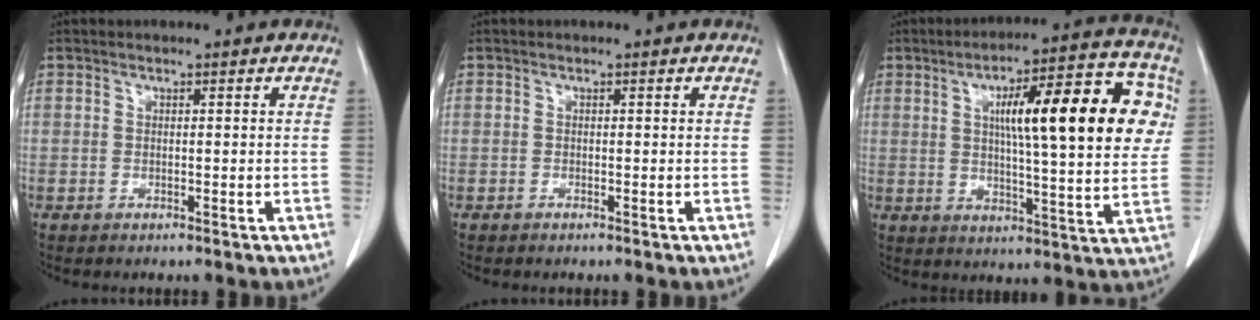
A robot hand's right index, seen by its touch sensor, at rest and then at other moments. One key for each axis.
{"total": 0.0}
{"total": 19.6, "fx": 4.8, "fy": 3.2, "fz": 18.8, "tx": -0.252, "ty": 0.032, "tz": 0.063}